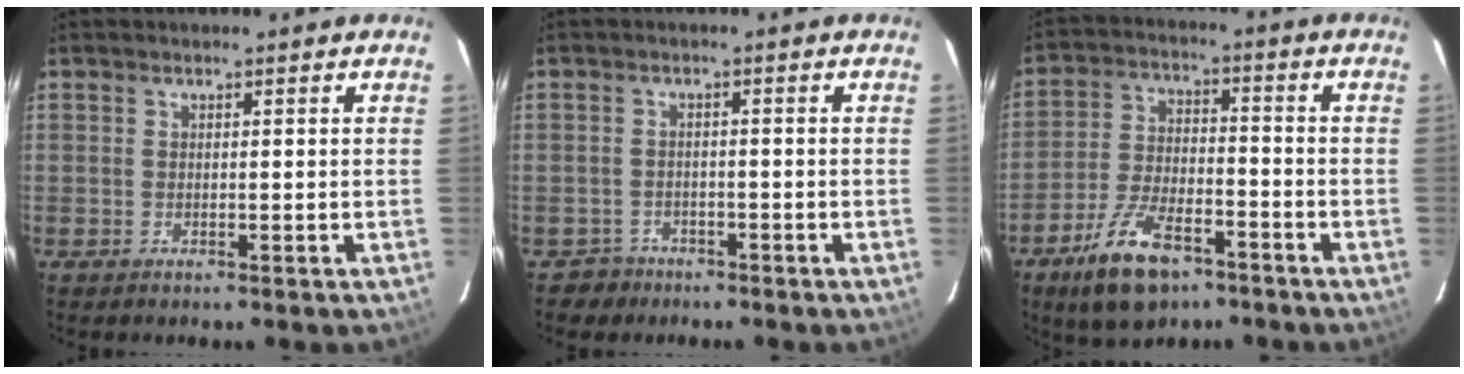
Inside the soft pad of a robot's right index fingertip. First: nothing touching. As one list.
[{"total": 3.1, "force": [-2.1, 2.3, -0.4], "torque": [-0.001, 0.011, -0.033]}, {"total": 12.6, "force": [-8.0, 5.5, 8.1], "torque": [-0.177, -0.009, -0.143]}]